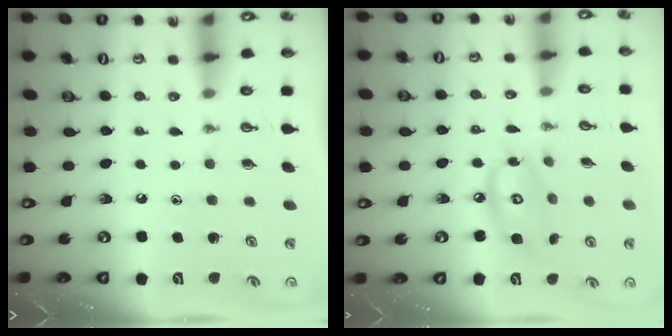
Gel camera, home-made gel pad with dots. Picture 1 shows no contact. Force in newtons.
{"total": 10.2, "press": 10.2, "slide": 0.9}